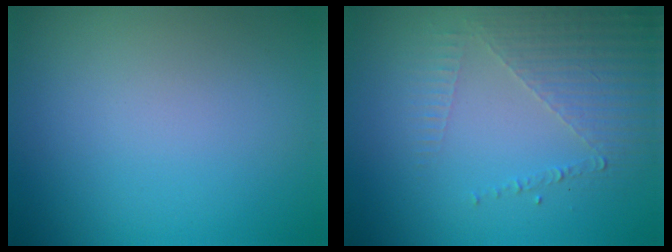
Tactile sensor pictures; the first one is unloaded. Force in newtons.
{"total": 5.0, "press": 2.9, "slide": 4.1}